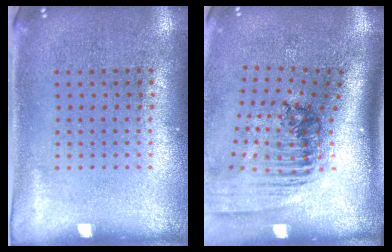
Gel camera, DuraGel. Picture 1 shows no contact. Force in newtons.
{"total": 2.4, "press": 1.7, "slide": 1.7}